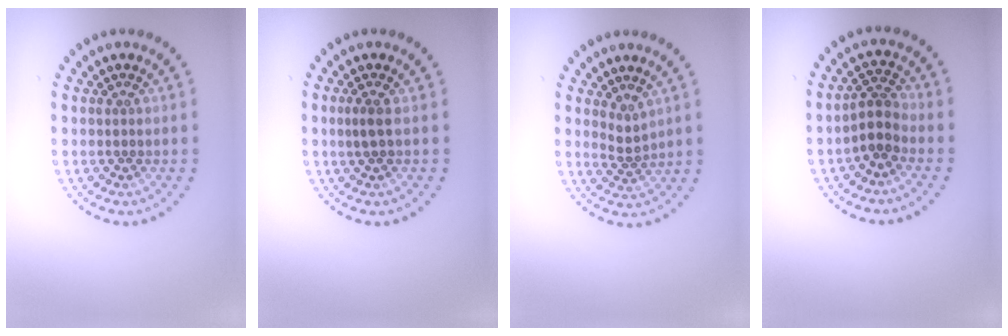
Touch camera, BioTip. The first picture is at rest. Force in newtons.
{"total": 1.2, "press": 1.0, "slide": 0.7}
{"total": 1.5, "press": 1.1, "slide": 1.1}
{"total": 2.6, "press": 2.1, "slide": 1.5}